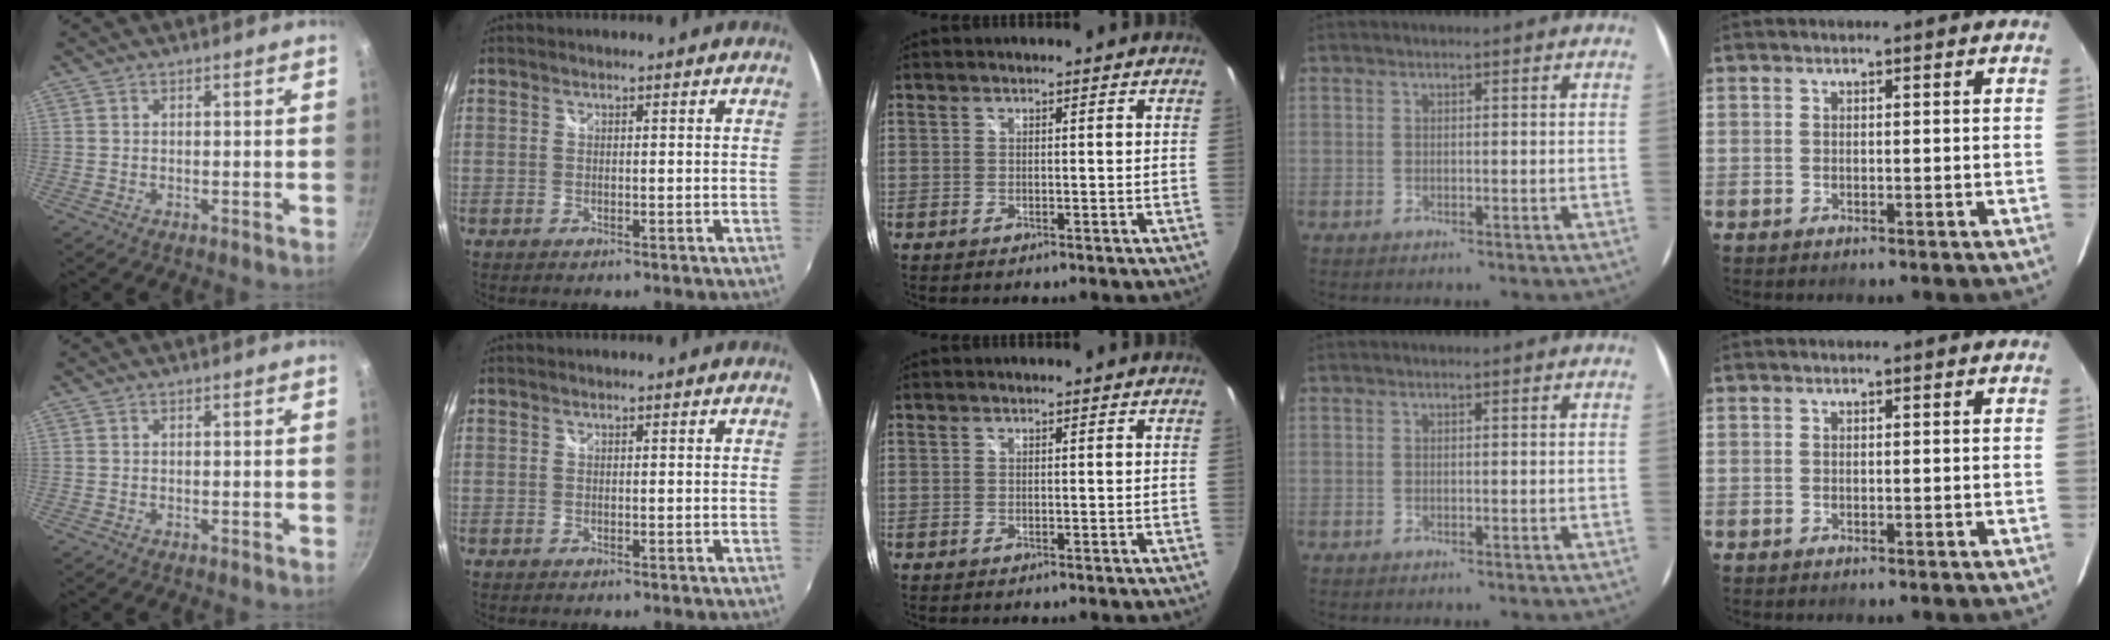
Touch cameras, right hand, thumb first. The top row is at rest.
{}